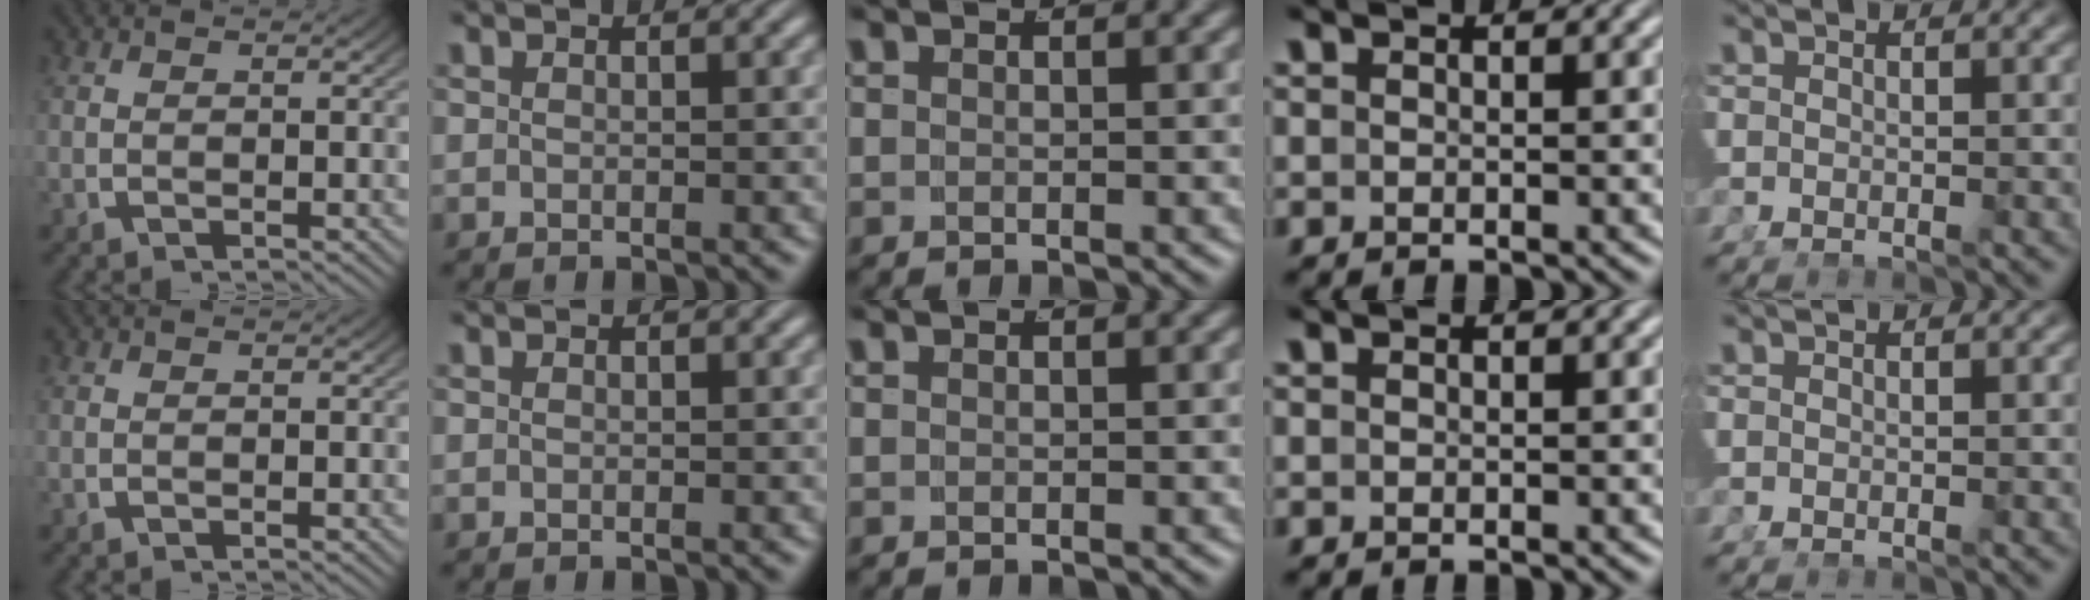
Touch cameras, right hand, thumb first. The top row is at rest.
{}